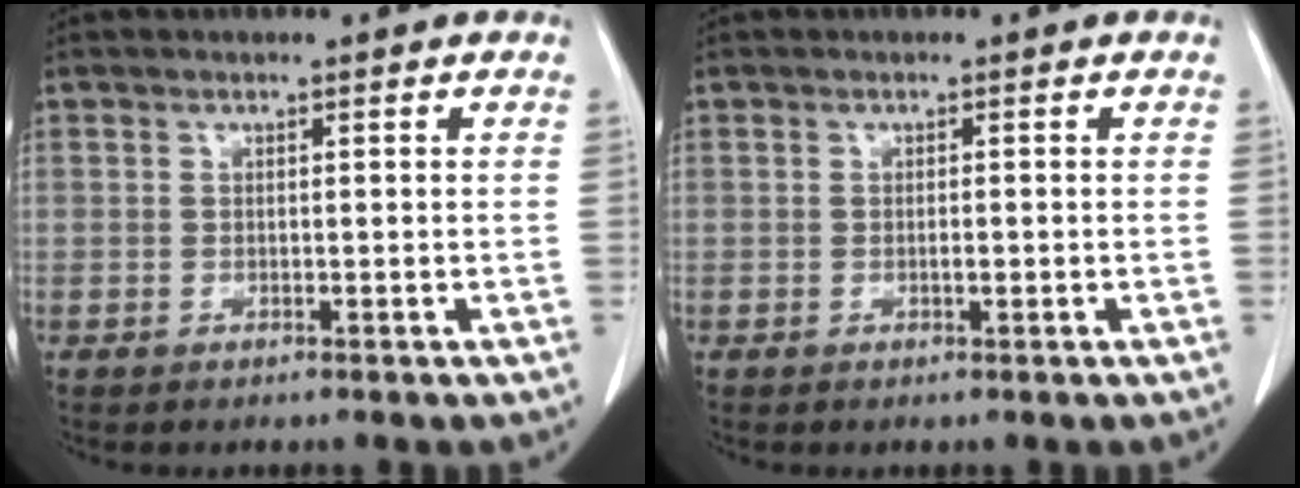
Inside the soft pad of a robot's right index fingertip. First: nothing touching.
{"total": 0.7, "force": [0.0, 0.2, 0.7], "torque": [-0.012, 0.000, 0.000]}